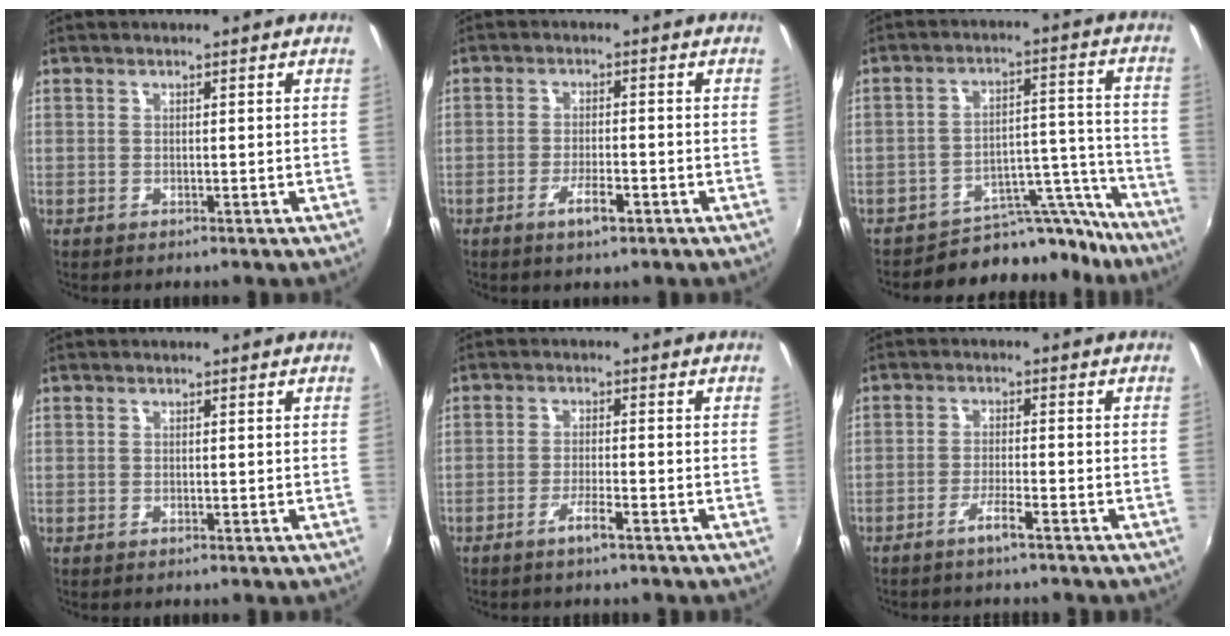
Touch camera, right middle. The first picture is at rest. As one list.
[{"total": 4.2, "force": [-2.4, 0.9, 3.3], "torque": [-0.070, -0.004, -0.041]}, {"total": 12.0, "force": [-11.2, 4.1, 1.0], "torque": [0.006, 0.060, -0.158]}, {"total": 0.0}, {"total": 3.0, "force": [-2.2, 0.0, 2.1], "torque": [-0.052, 0.000, -0.041]}, {"total": 3.0, "force": [-2.4, -0.2, 1.8], "torque": [-0.047, 0.003, -0.044]}]